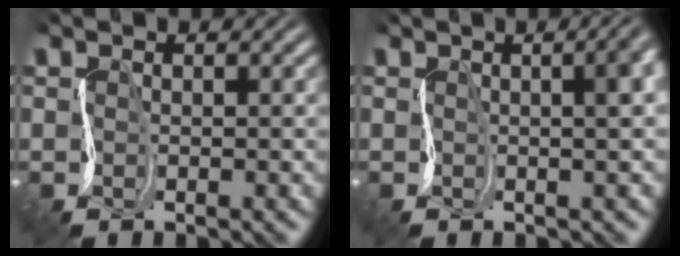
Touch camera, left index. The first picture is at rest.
{"total": 7.2, "force": [1.4, 3.6, 6.1], "torque": [-0.026, 0.037, -0.011]}